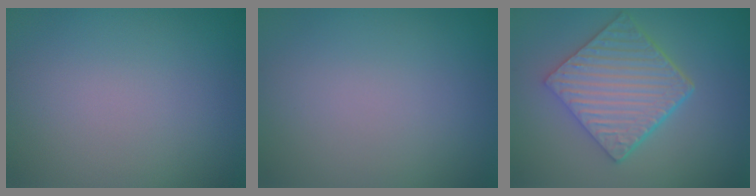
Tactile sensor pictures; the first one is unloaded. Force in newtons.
{"total": 0.0}
{"total": 5.9, "press": 4.6, "slide": 3.7}